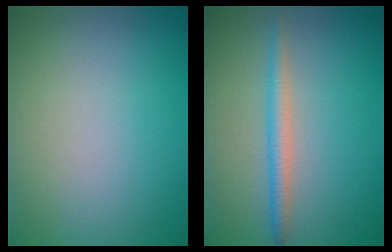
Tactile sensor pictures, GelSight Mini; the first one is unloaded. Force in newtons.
{"total": 2.2, "press": 2.2, "slide": 0.1}